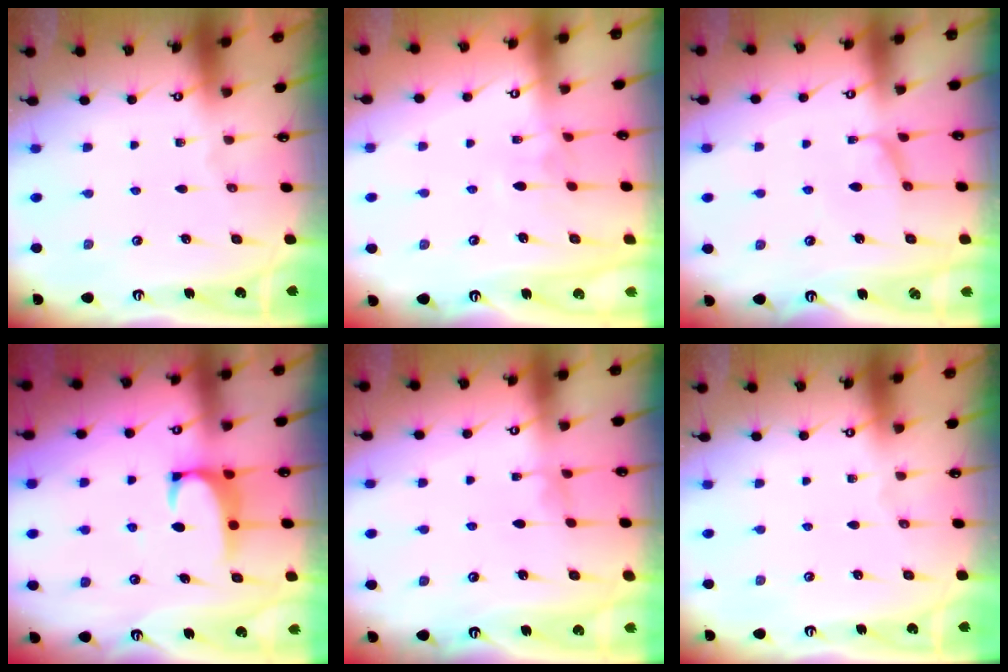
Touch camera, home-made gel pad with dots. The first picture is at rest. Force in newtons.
{"total": 2.9, "press": 2.9, "slide": 0.3}
{"total": 1.5, "press": 1.3, "slide": 0.5}
{"total": 2.0, "press": 1.9, "slide": 0.6}
{"total": 3.4, "press": 3.4, "slide": 0.2}
{"total": 0.0}